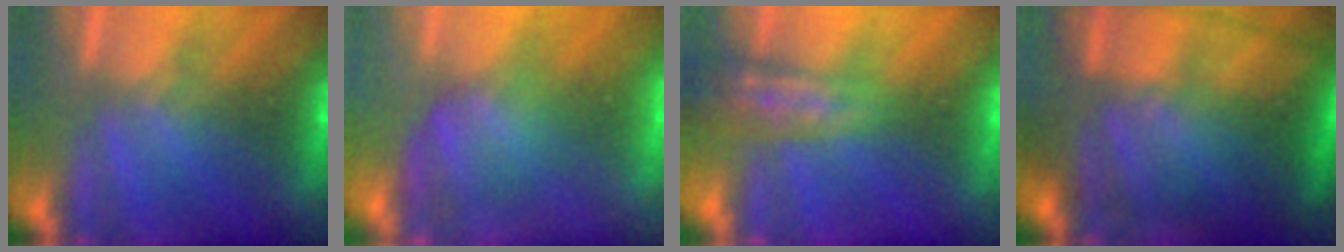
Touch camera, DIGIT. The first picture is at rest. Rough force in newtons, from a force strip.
{"total": 3.3}
{"total": 2.7}
{"total": 7.7}